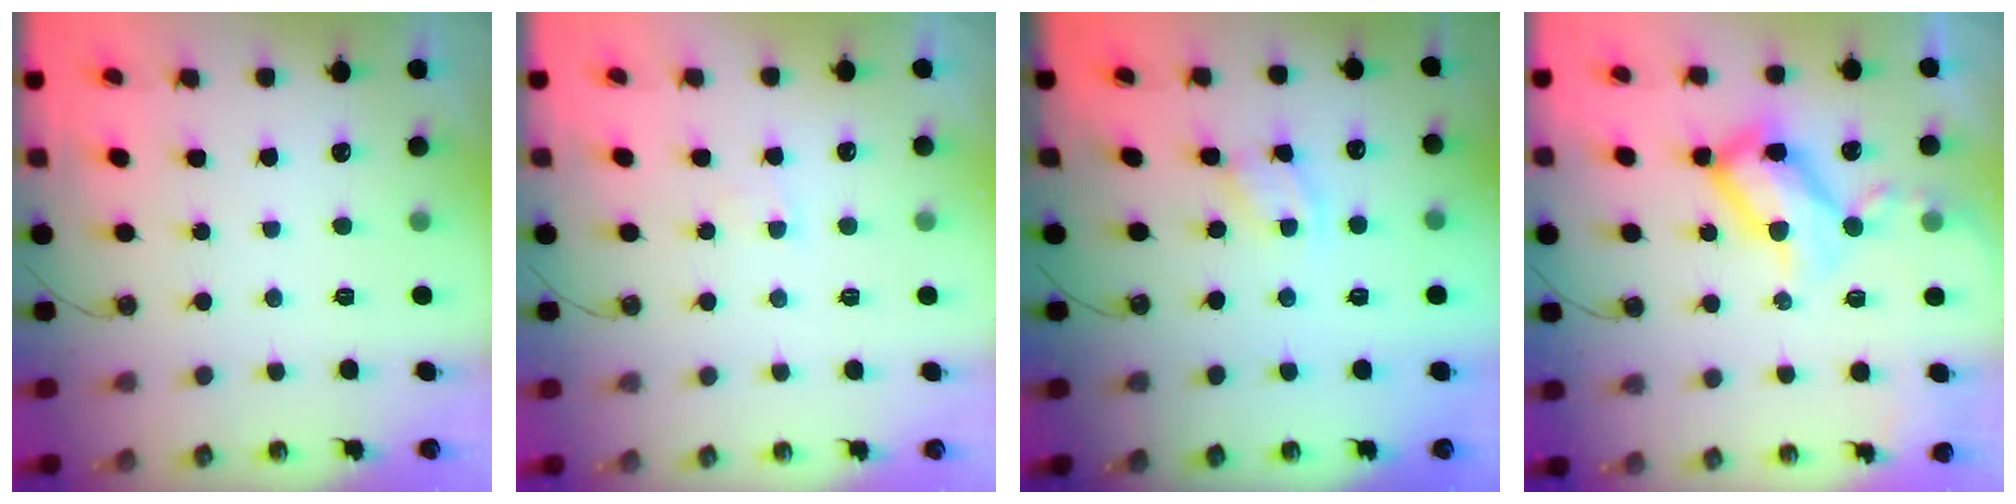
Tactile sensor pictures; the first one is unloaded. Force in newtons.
{"total": 3.0, "press": 3.0, "slide": 0.4}
{"total": 2.2, "press": 2.2, "slide": 0.3}
{"total": 17.5, "press": 17.4, "slide": 1.5}